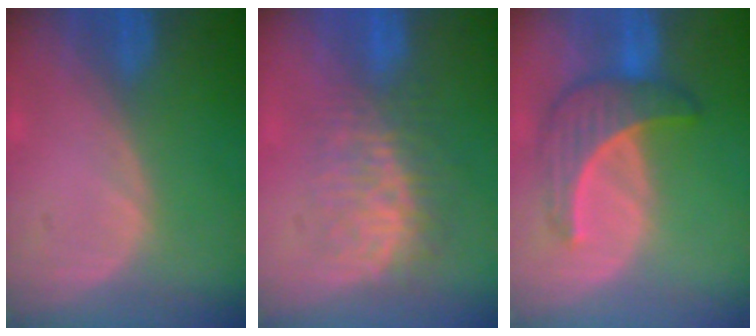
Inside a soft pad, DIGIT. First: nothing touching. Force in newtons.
{"total": 8.6, "press": 7.4, "slide": 4.4}
{"total": 6.6, "press": 6.6, "slide": 0.9}